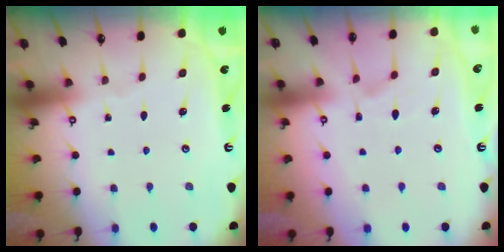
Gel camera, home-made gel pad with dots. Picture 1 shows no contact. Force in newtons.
{"total": 1.7, "press": 1.3, "slide": 1.1}